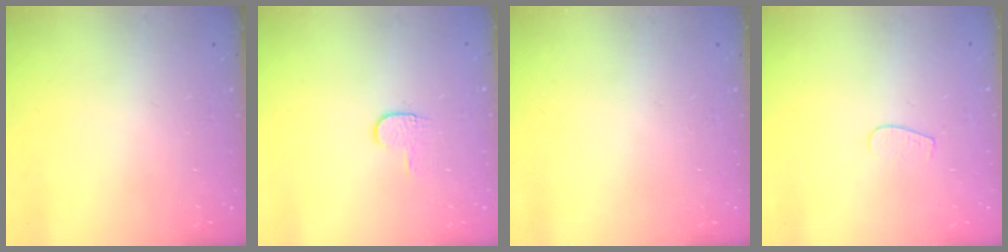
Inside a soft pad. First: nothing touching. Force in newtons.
{"total": 3.7, "press": 3.6, "slide": 0.4}
{"total": 0.0}
{"total": 3.1, "press": 3.1, "slide": 0.2}